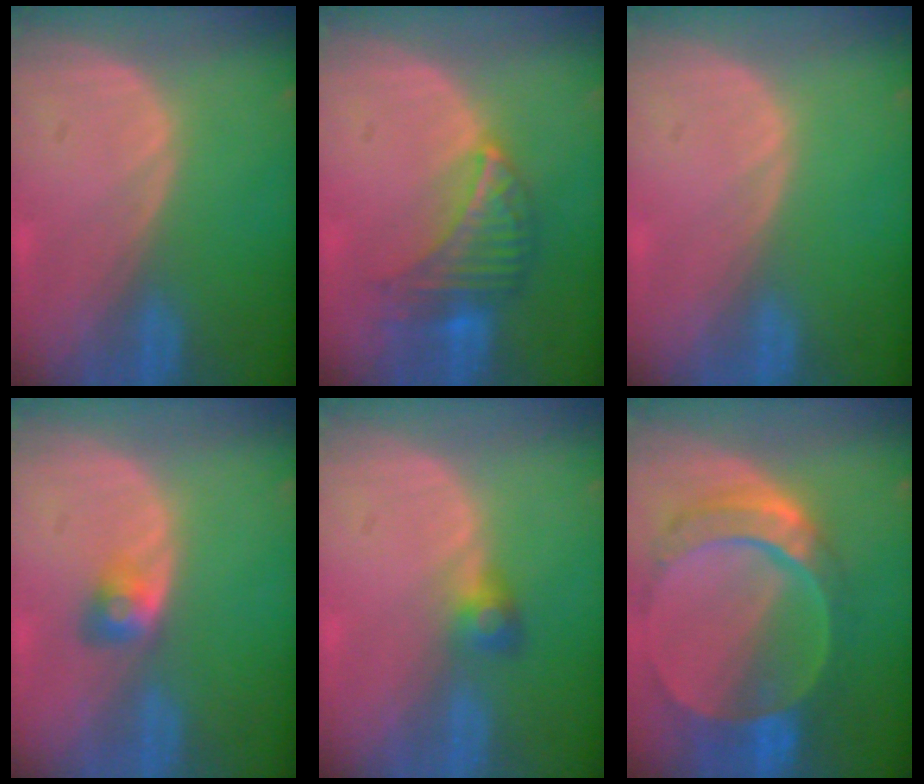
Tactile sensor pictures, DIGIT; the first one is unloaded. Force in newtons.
{"total": 6.8, "press": 6.7, "slide": 1.5}
{"total": 0.0}
{"total": 2.9, "press": 2.4, "slide": 1.5}
{"total": 2.6, "press": 2.5, "slide": 0.7}
{"total": 10.5, "press": 8.9, "slide": 5.7}